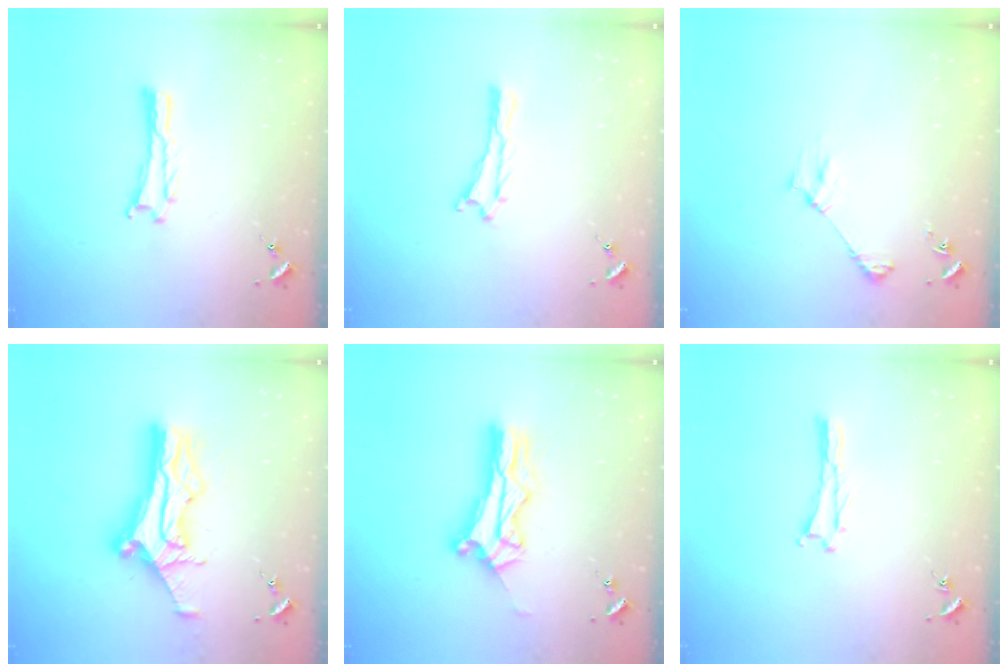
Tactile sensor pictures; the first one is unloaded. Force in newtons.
{"total": 0.0}
{"total": 3.6, "press": 3.6, "slide": 0.3}
{"total": 11.5, "press": 11.5, "slide": 0.8}
{"total": 9.2, "press": 9.2, "slide": 0.7}
{"total": 0.0}